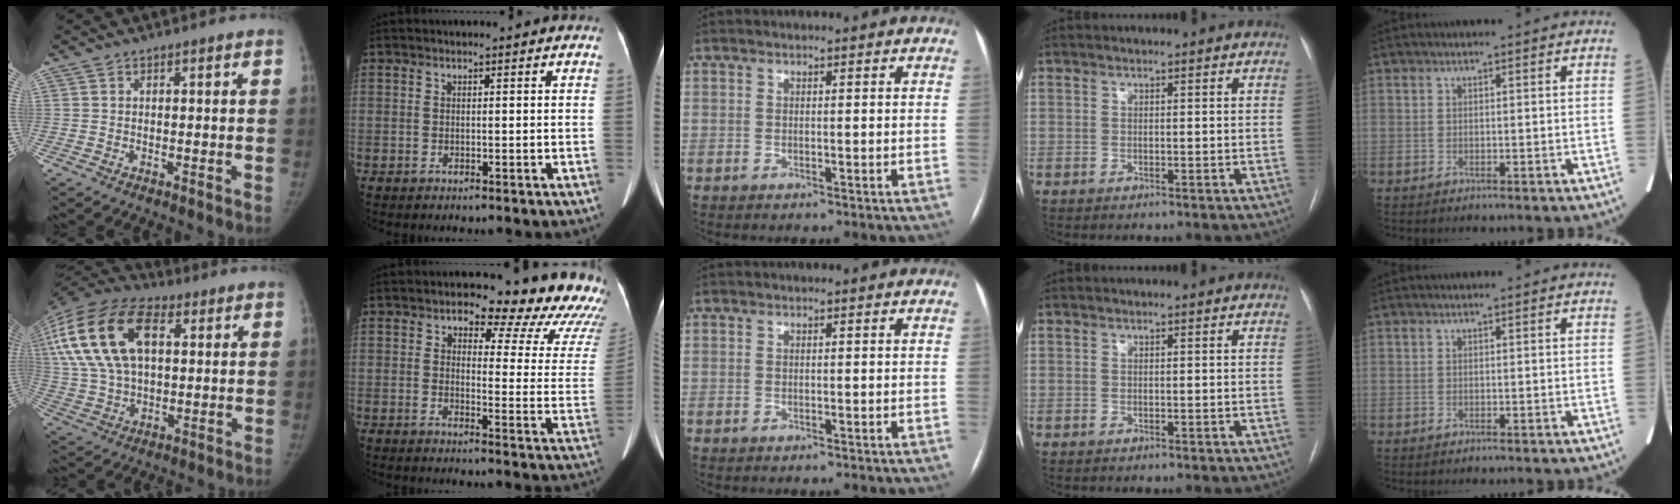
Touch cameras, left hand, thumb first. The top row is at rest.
{"thumb": {"total": 22.7, "force": [6.4, 13.0, 17.5], "torque": [-0.354, 0.015, 0.111]}, "index": {"total": 18.8, "force": [13.7, 6.6, 11.1], "torque": [-0.104, -0.028, 0.134]}}